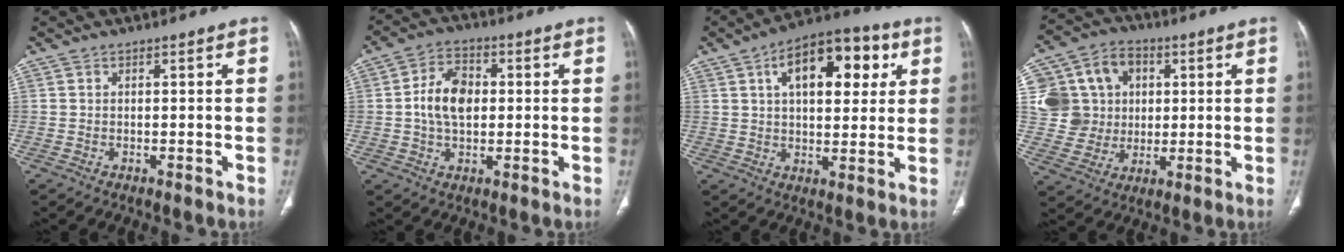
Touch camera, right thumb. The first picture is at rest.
{"total": 8.8, "force": [0.4, 5.7, 6.6], "torque": [-0.108, 0.012, 0.001]}
{"total": 16.4, "force": [5.7, 8.6, 12.8], "torque": [-0.144, 0.008, 0.079]}
{"total": 15.1, "force": [3.1, 13.7, 5.6], "torque": [-0.074, 0.025, 0.064]}